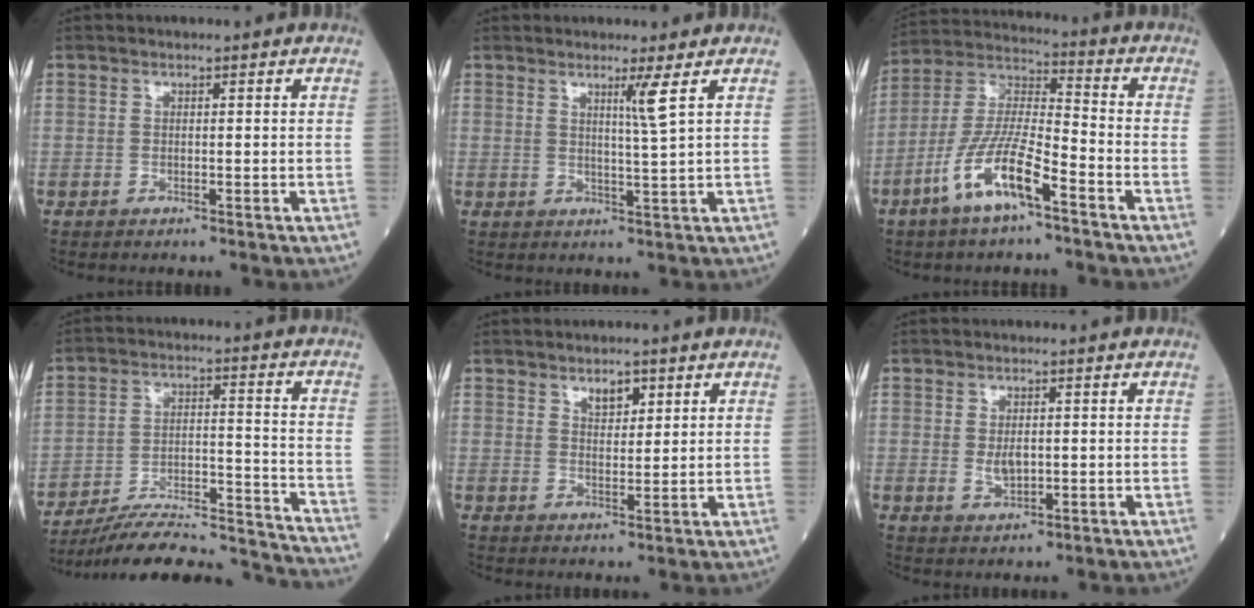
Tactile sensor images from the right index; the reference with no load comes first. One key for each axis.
{"total": 3.1, "fx": 1.6, "fy": -1.3, "fz": 2.3, "tx": -0.043, "ty": -0.015, "tz": 0.031}
{"total": 12.2, "fx": -6.5, "fy": 2.2, "fz": 10.1, "tx": -0.214, "ty": -0.006, "tz": -0.128}
{"total": 18.9, "fx": -18.2, "fy": 1.0, "fz": 5.2, "tx": -0.073, "ty": 0.019, "tz": -0.274}
{"total": 2.9, "fx": 1.9, "fy": 1.3, "fz": 1.8, "tx": -0.028, "ty": -0.003, "tz": 0.034}
{"total": 2.6, "fx": 0.0, "fy": 1.3, "fz": 2.2, "tx": -0.040, "ty": -0.003, "tz": 0.005}